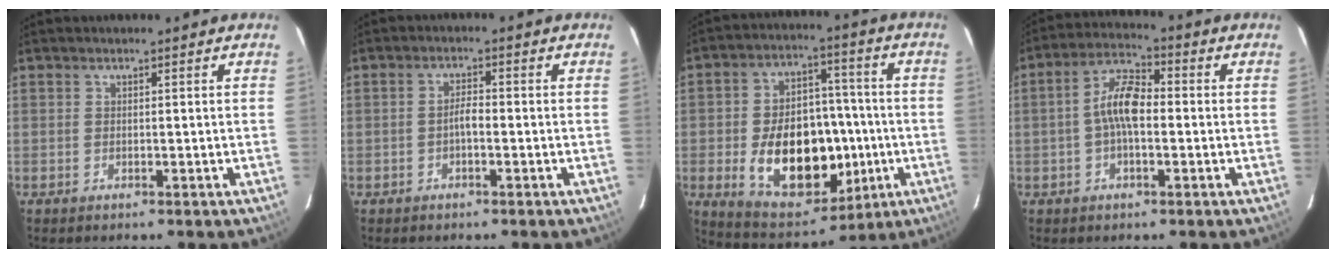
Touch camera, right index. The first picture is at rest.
{"total": 2.0, "force": [-0.9, 0.6, 1.7], "torque": [-0.034, 0.008, -0.017]}
{"total": 20.1, "force": [-4.1, 12.9, 14.9], "torque": [-0.282, 0.018, -0.037]}
{"total": 7.4, "force": [-0.7, 3.1, 6.7], "torque": [-0.136, 0.021, -0.017]}